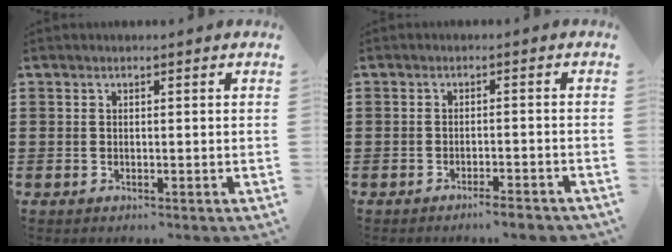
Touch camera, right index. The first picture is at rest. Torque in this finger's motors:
{"motor_torque": [1.08, 1.06, 0.09, 0.05]}